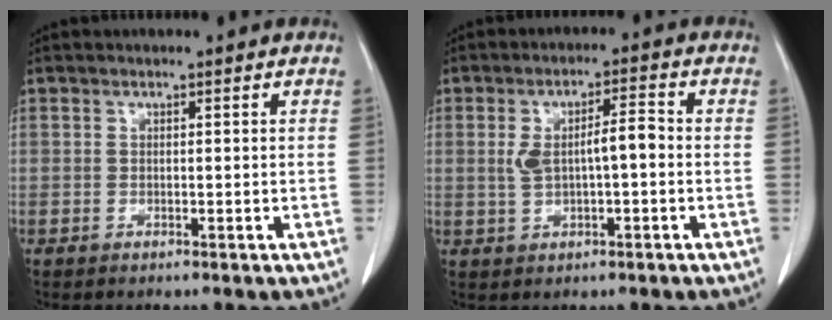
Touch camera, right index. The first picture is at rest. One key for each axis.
{"total": 6.0, "fx": 0.1, "fy": 1.7, "fz": 5.7, "tx": -0.107, "ty": 0.021, "tz": 0.009}